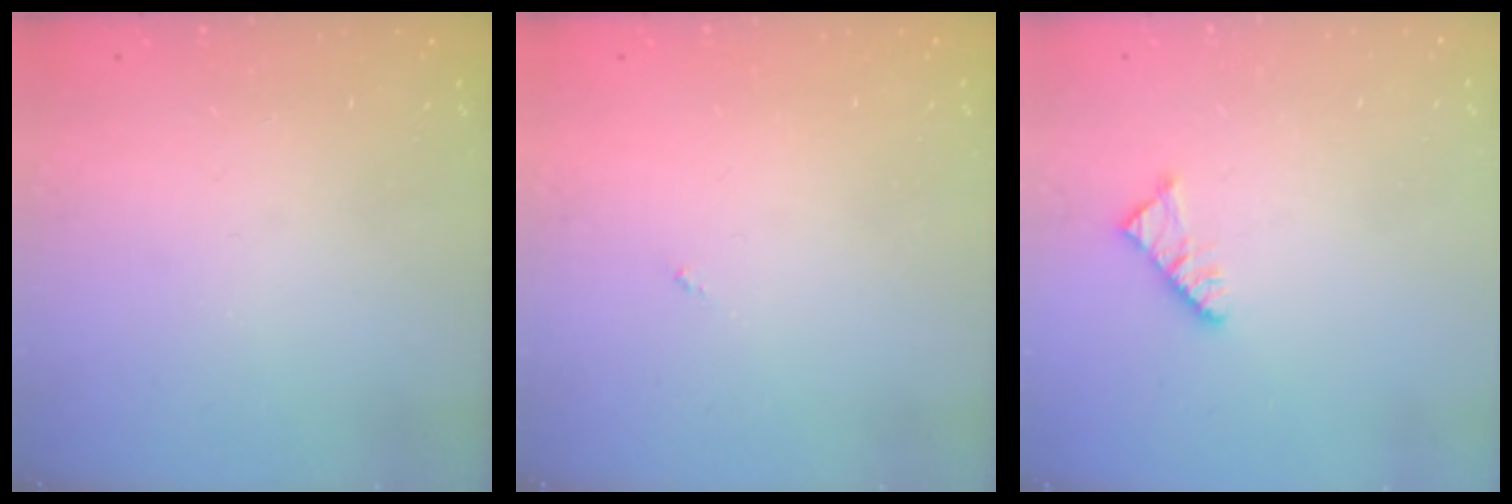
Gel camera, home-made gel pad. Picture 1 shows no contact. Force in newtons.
{"total": 0.0}
{"total": 5.2, "press": 5.2, "slide": 0.6}